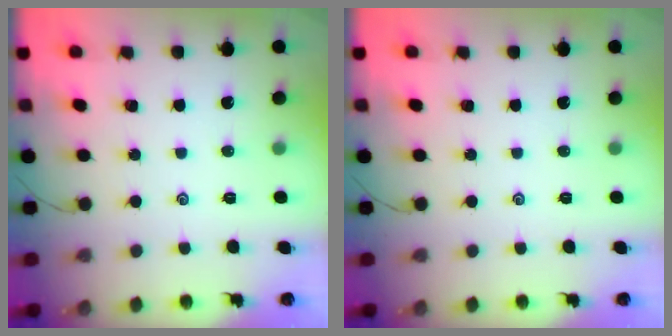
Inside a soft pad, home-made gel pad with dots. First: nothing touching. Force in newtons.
{"total": 0.0}